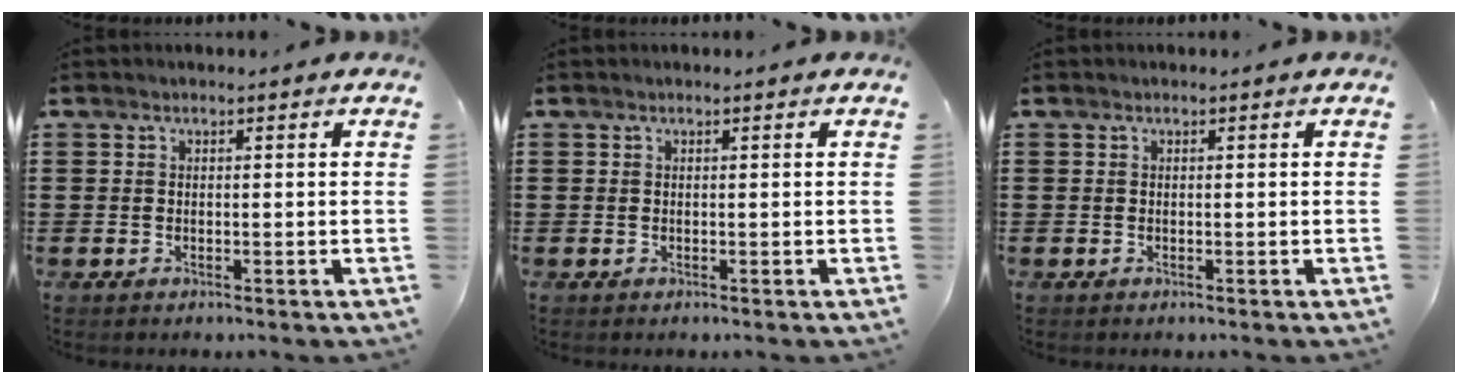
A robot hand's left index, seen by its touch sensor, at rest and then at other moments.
{"total": 0.0}
{"total": 0.0}